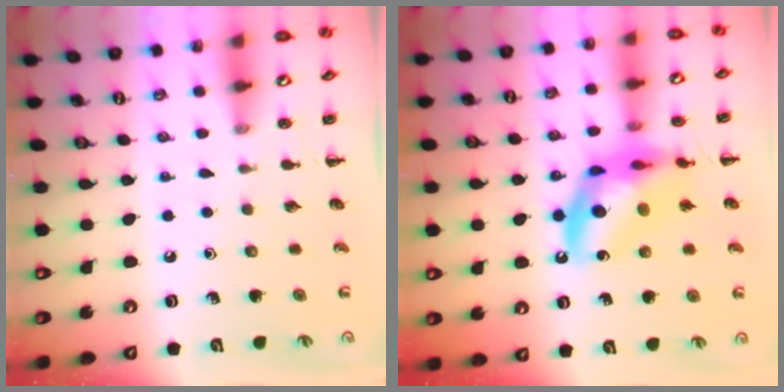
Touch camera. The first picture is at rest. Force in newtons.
{"total": 15.7, "press": 15.2, "slide": 3.9}